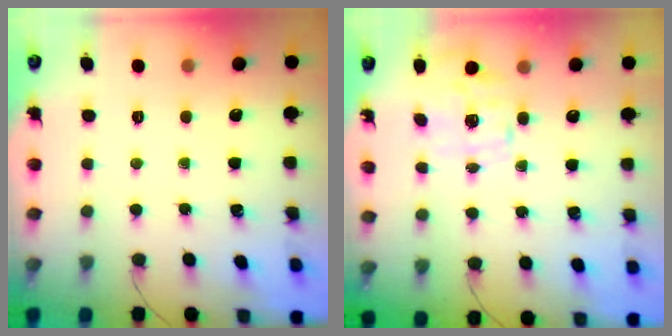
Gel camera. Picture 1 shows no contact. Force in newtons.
{"total": 2.3, "press": 2.3, "slide": 0.5}